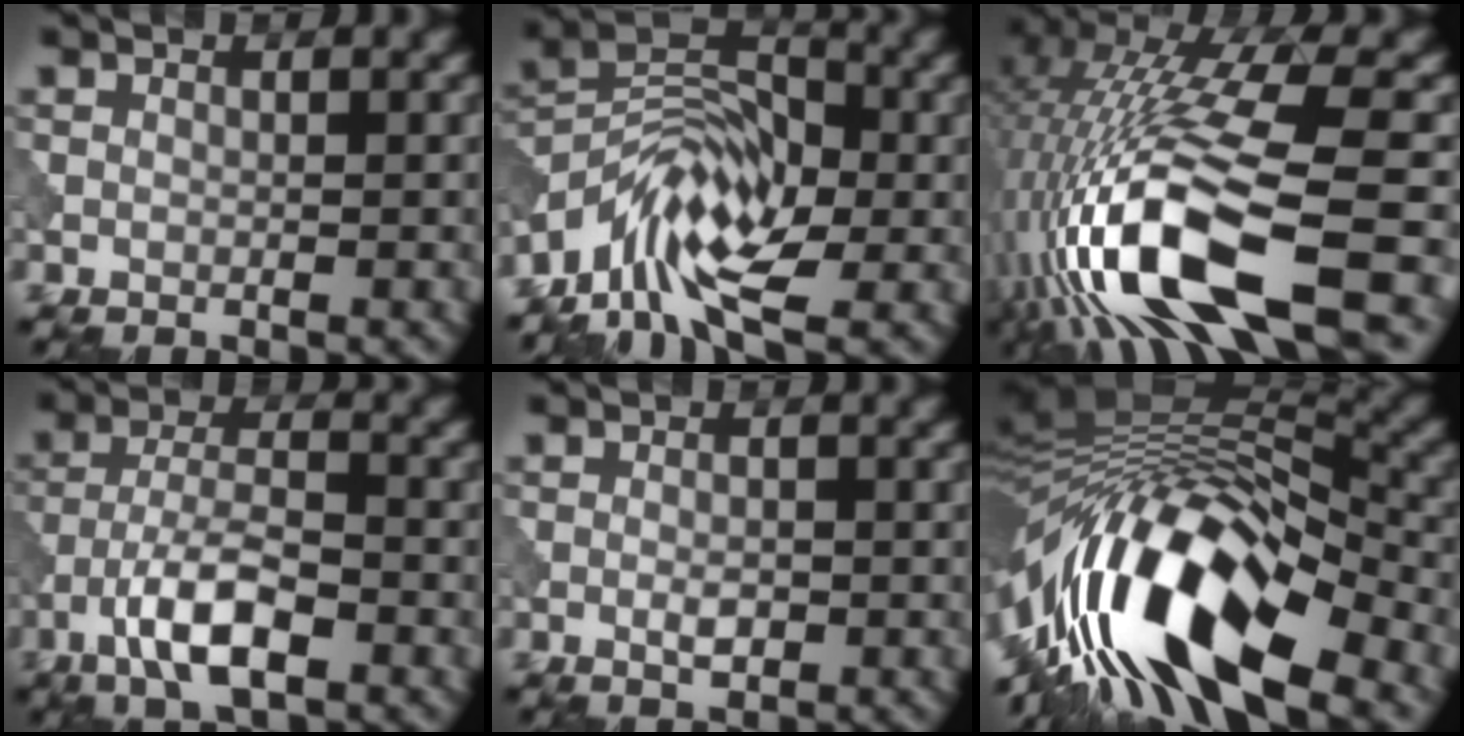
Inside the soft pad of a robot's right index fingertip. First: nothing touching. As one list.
[{"total": 9.4, "force": [-5.7, 4.3, 6.2], "torque": [-0.098, 0.006, -0.124]}, {"total": 15.6, "force": [-5.2, 5.4, 13.7], "torque": [-0.270, 0.003, -0.087]}, {"total": 6.5, "force": [-3.2, 2.2, 5.2], "torque": [-0.095, 0.005, -0.064]}, {"total": 1.6, "force": [-0.5, 0.7, 1.3], "torque": [-0.023, 0.000, -0.010]}, {"total": 16.6, "force": [-6.4, 6.5, 13.9], "torque": [-0.251, 0.012, -0.124]}]